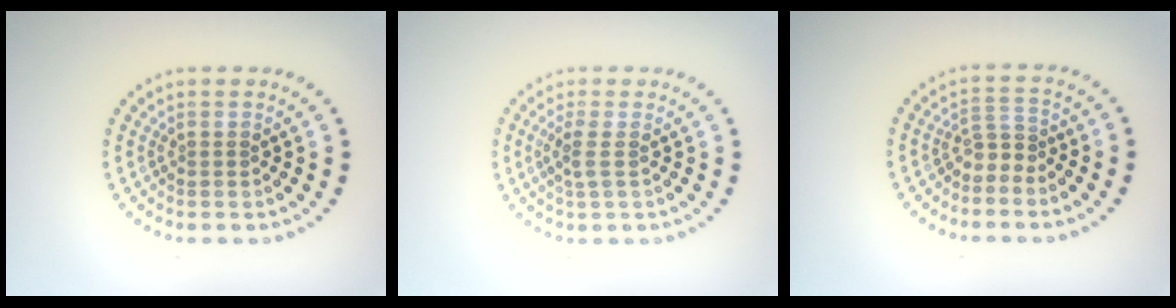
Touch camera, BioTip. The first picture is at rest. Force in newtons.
{"total": 1.4, "press": 1.2, "slide": 0.8}
{"total": 1.8, "press": 1.1, "slide": 1.4}